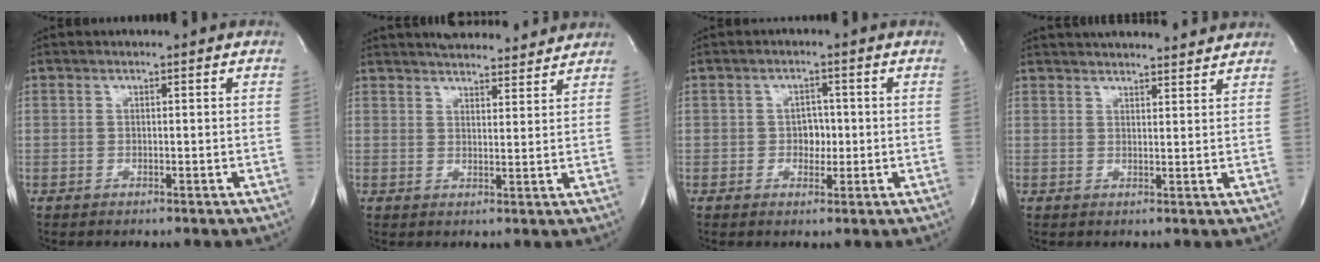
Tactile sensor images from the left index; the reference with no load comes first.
{"total": 12.7, "force": [11.8, 2.8, 4.0], "torque": [-0.052, 0.016, 0.156]}
{"total": 2.7, "force": [-0.5, 2.0, 1.7], "torque": [-0.016, 0.001, -0.007]}
{"total": 14.4, "force": [13.6, 2.3, 4.2], "torque": [-0.061, 0.030, 0.180]}